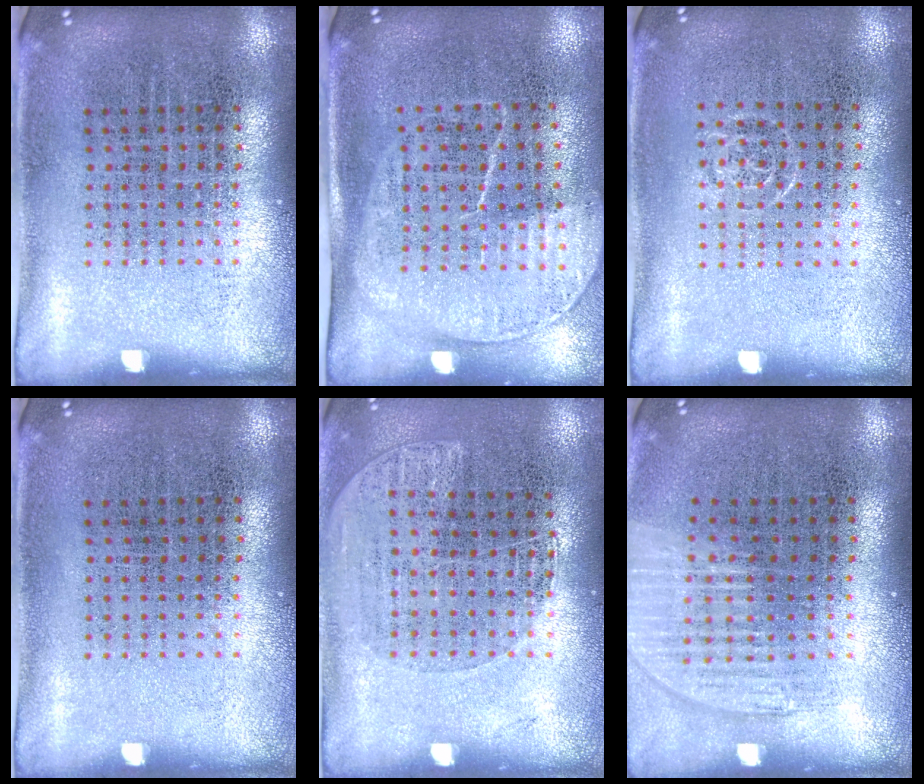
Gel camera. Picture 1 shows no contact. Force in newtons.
{"total": 1.7, "press": 1.4, "slide": 0.9}
{"total": 0.5, "press": 0.5, "slide": 0.2}
{"total": 0.0}
{"total": 1.1, "press": 1.0, "slide": 0.5}
{"total": 1.2, "press": 1.1, "slide": 0.4}